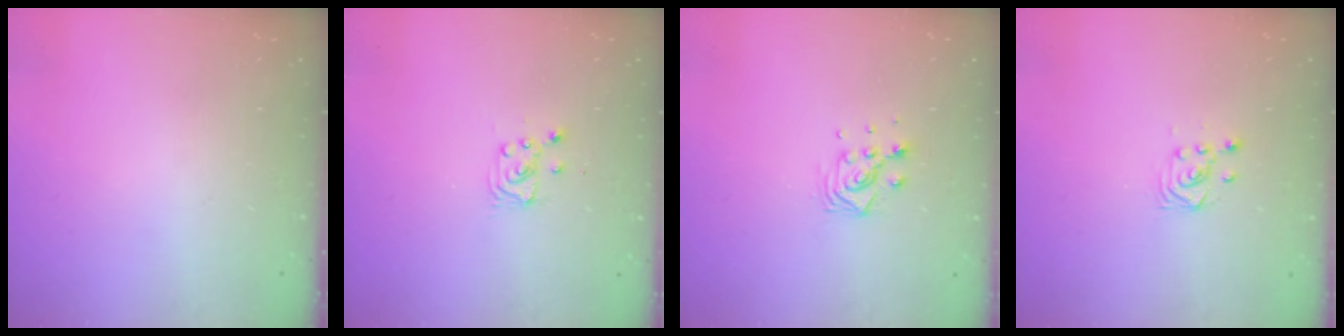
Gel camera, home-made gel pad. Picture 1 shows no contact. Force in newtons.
{"total": 3.5, "press": 3.4, "slide": 0.4}
{"total": 6.2, "press": 6.2, "slide": 1.0}
{"total": 3.5, "press": 3.4, "slide": 0.8}